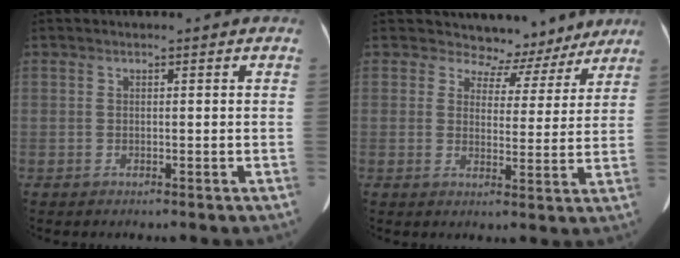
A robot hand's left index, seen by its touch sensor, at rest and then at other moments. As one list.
[{"total": 7.6, "force": [6.8, 3.3, -0.5], "torque": [0.015, -0.009, 0.070]}]